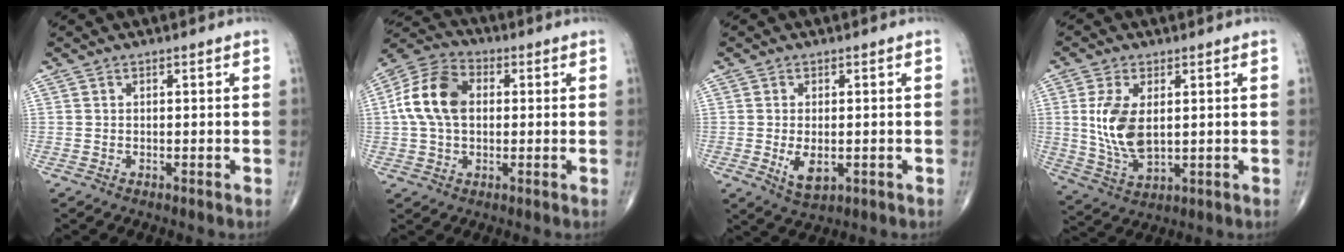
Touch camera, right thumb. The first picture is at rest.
{"total": 12.2, "force": [1.2, 8.2, 9.0], "torque": [-0.174, 0.027, 0.013]}
{"total": 4.8, "force": [-0.9, 2.5, 4.0], "torque": [-0.066, -0.010, -0.009]}
{"total": 10.3, "force": [1.4, 5.5, 8.6], "torque": [-0.171, -0.014, 0.039]}